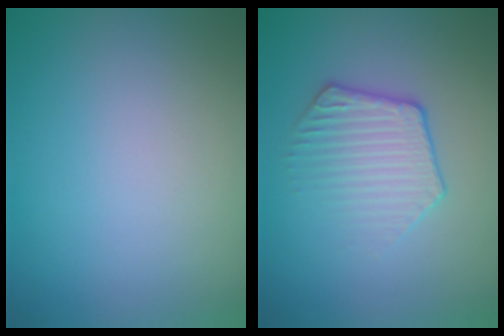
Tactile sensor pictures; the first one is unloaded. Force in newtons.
{"total": 2.7, "press": 2.2, "slide": 1.6}